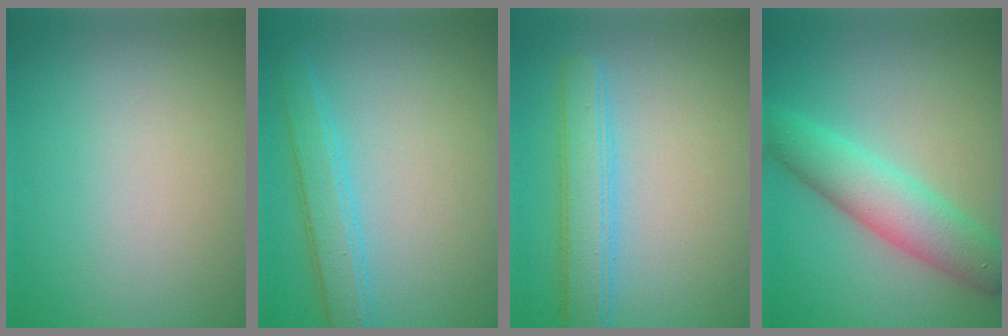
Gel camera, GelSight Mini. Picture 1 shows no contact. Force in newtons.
{"total": 2.4, "press": 2.4, "slide": 0.2}
{"total": 3.9, "press": 3.9, "slide": 0.2}
{"total": 5.4, "press": 5.4, "slide": 0.2}